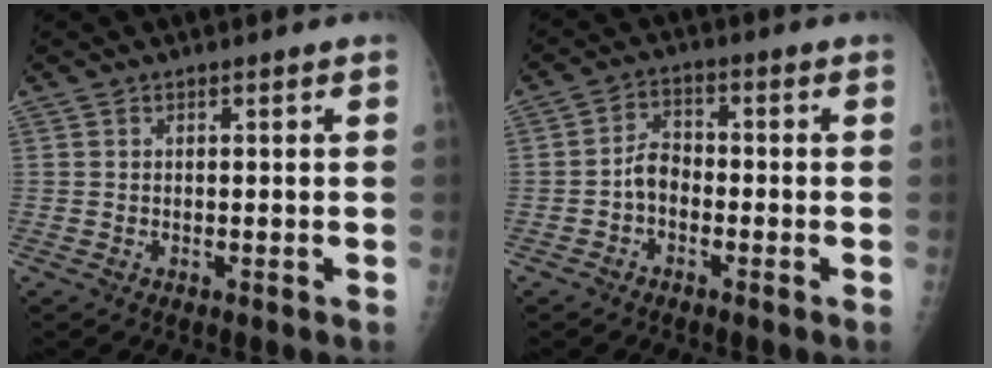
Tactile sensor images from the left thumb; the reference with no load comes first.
{"total": 4.2, "force": [-1.4, 3.0, 2.6], "torque": [-0.032, 0.021, -0.035]}